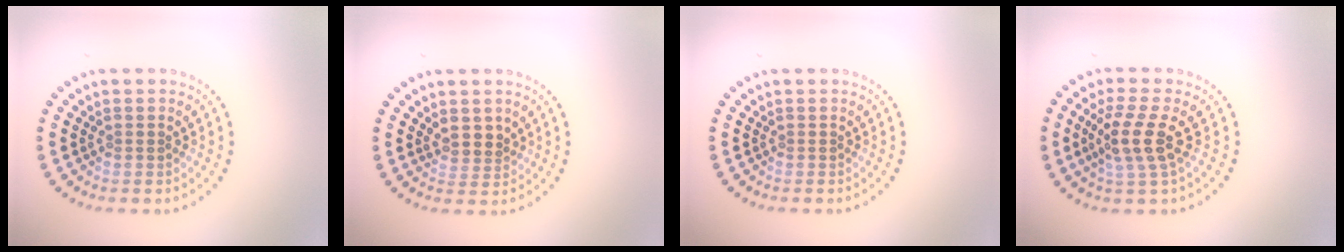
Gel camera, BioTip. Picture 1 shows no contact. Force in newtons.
{"total": 1.7, "press": 1.4, "slide": 1.0}
{"total": 0.0}
{"total": 3.5, "press": 3.0, "slide": 1.8}